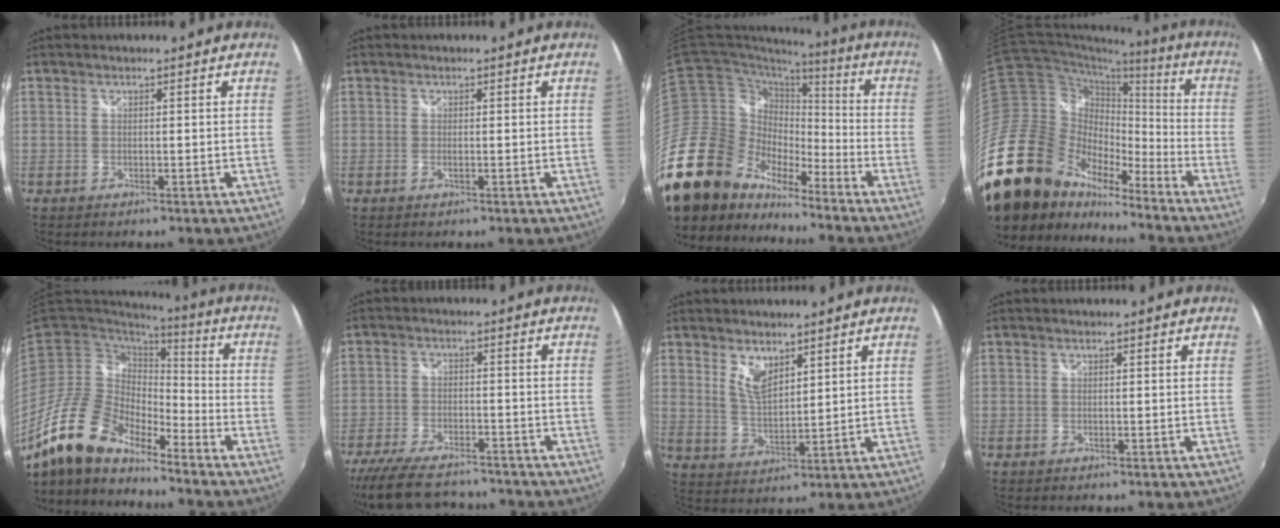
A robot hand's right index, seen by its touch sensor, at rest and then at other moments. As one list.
[{"total": 0.7, "force": [-0.2, 0.0, 0.7], "torque": [-0.014, 0.001, -0.004]}, {"total": 26.4, "force": [-19.7, 13.9, 10.8], "torque": [-0.232, 0.011, -0.354]}, {"total": 32.4, "force": [-21.2, 16.7, 18.0], "torque": [-0.365, -0.012, -0.361]}, {"total": 15.7, "force": [-12.5, 5.8, 7.5], "torque": [-0.142, -0.006, -0.243]}, {"total": 16.3, "force": [-13.7, 5.4, 7.1], "torque": [-0.166, -0.022, -0.221]}, {"total": 5.5, "force": [3.5, 2.3, 3.5], "torque": [-0.060, -0.005, 0.067]}, {"total": 0.0}]